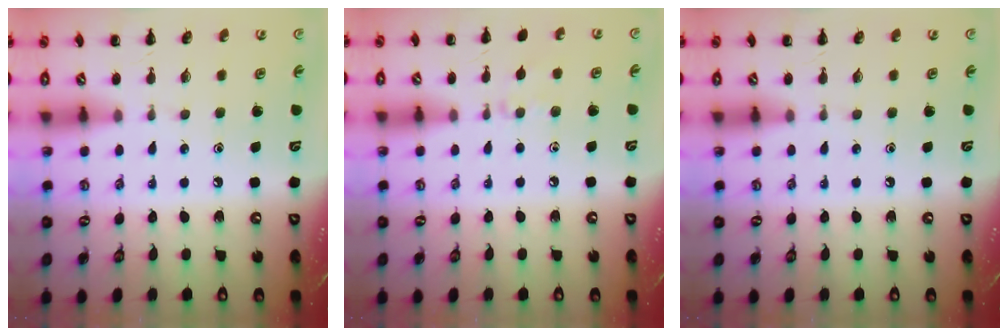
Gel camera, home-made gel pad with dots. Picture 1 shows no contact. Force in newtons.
{"total": 5.5, "press": 5.1, "slide": 1.9}
{"total": 0.0}